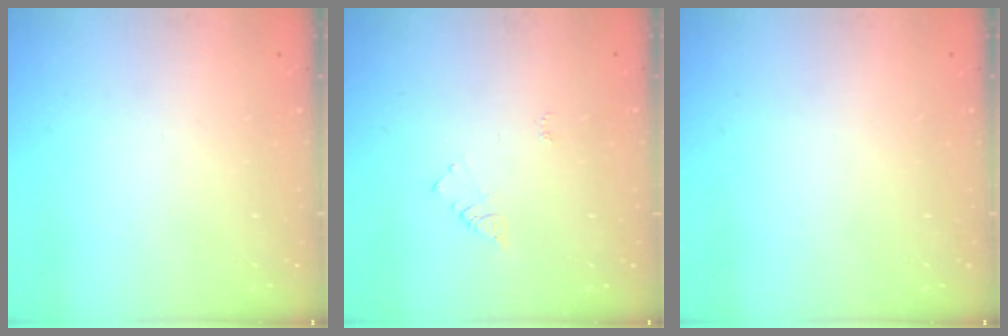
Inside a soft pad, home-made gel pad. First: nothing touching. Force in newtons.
{"total": 5.4, "press": 5.4, "slide": 0.5}
{"total": 0.0}